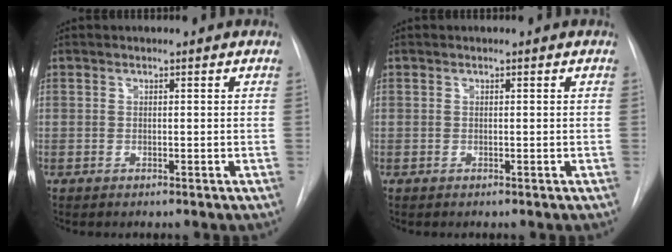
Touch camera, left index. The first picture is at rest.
{"total": 0.0}